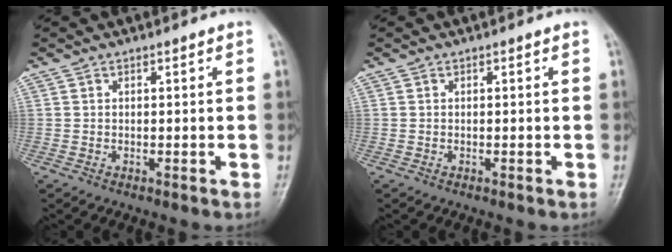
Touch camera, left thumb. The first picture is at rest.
{"total": 0.0}